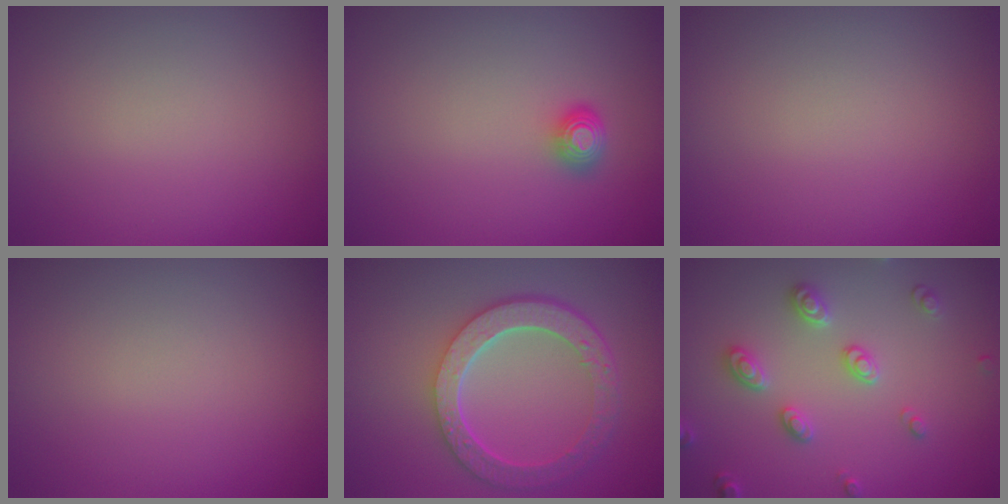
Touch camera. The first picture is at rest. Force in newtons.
{"total": 1.6, "press": 1.2, "slide": 1.0}
{"total": 0.0}
{"total": 0.0}
{"total": 6.3, "press": 4.7, "slide": 4.2}
{"total": 2.9, "press": 2.8, "slide": 0.4}